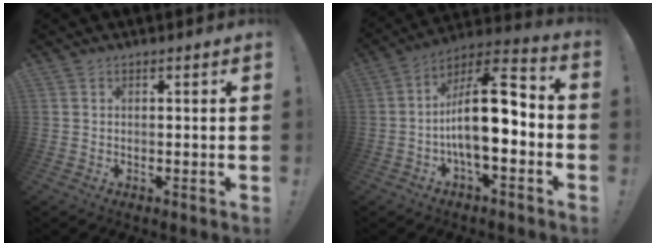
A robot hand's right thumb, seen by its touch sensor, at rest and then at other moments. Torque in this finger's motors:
{"motor_torque": [2.24, 2.77, 1.59, -1.17, 0.13]}